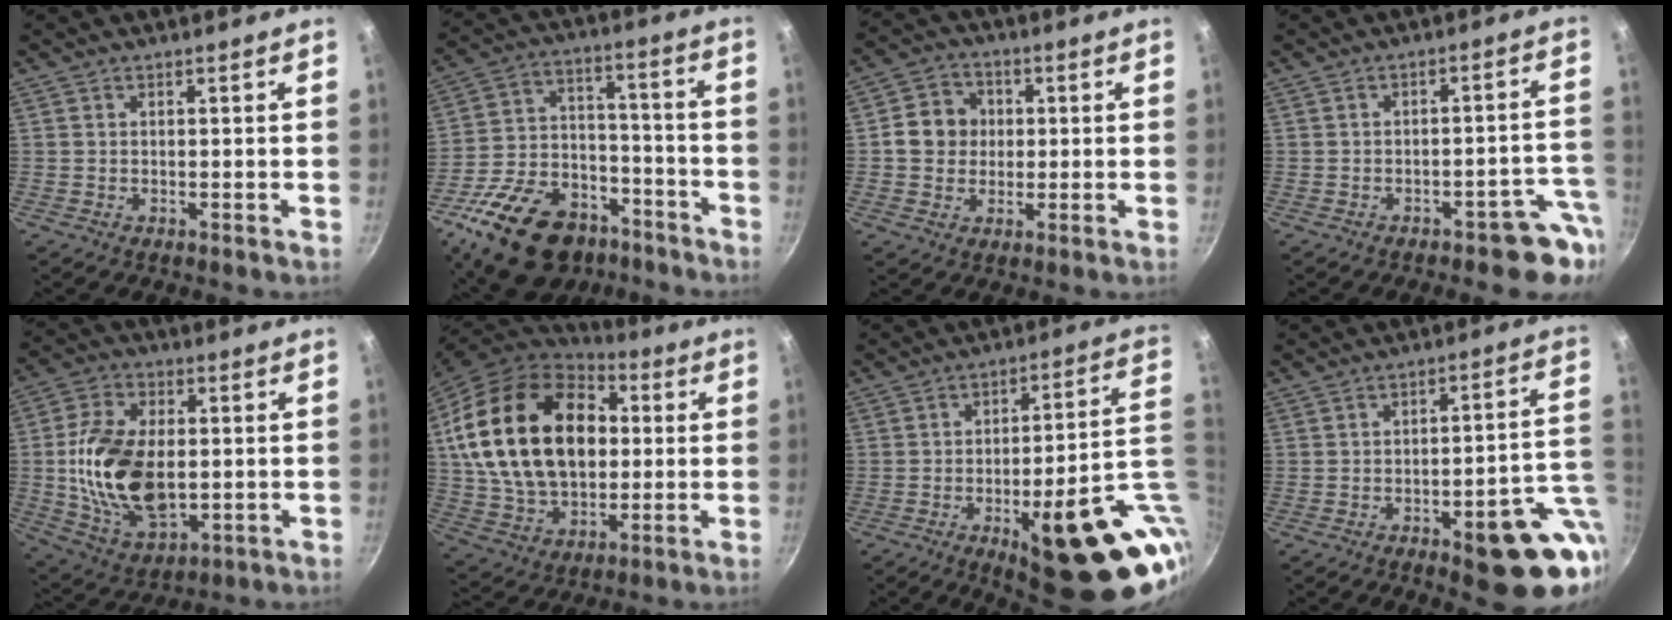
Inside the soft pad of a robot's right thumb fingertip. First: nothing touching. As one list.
[{"total": 24.8, "force": [-15.1, 14.7, 13.1], "torque": [-0.203, 0.075, -0.237]}, {"total": 7.9, "force": [0.6, 7.2, 3.3], "torque": [-0.022, 0.010, -0.004]}, {"total": 6.9, "force": [-4.1, 2.9, 4.7], "torque": [-0.007, 0.046, -0.047]}, {"total": 18.9, "force": [-0.1, 11.6, 14.9], "torque": [-0.261, 0.003, 0.005]}, {"total": 28.5, "force": [4.5, 19.2, 20.6], "torque": [-0.357, 0.014, 0.085]}, {"total": 25.4, "force": [-5.7, 8.1, 23.4], "torque": [-0.262, 0.004, -0.060]}, {"total": 17.6, "force": [-6.1, 5.7, 15.5], "torque": [-0.135, 0.024, -0.075]}]